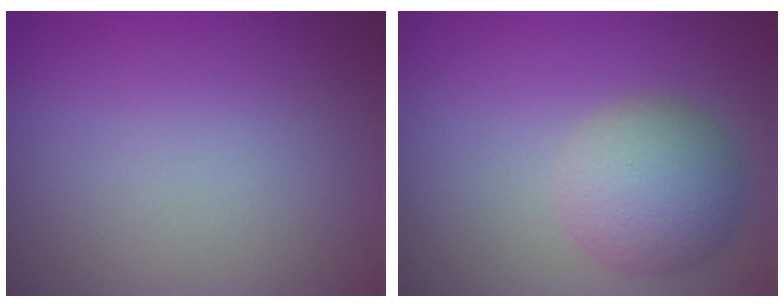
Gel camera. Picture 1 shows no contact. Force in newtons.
{"total": 5.2, "press": 5.2, "slide": 0.3}